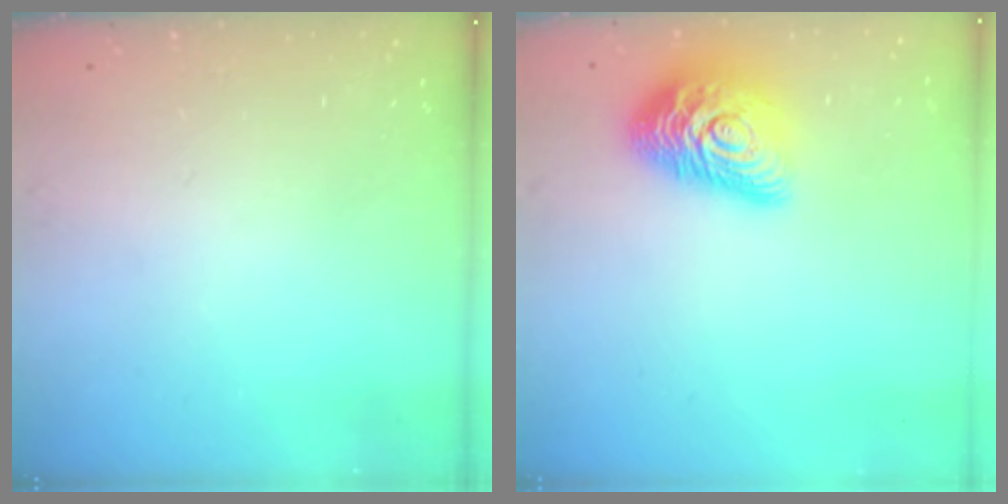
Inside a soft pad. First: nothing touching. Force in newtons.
{"total": 16.0, "press": 15.9, "slide": 1.0}